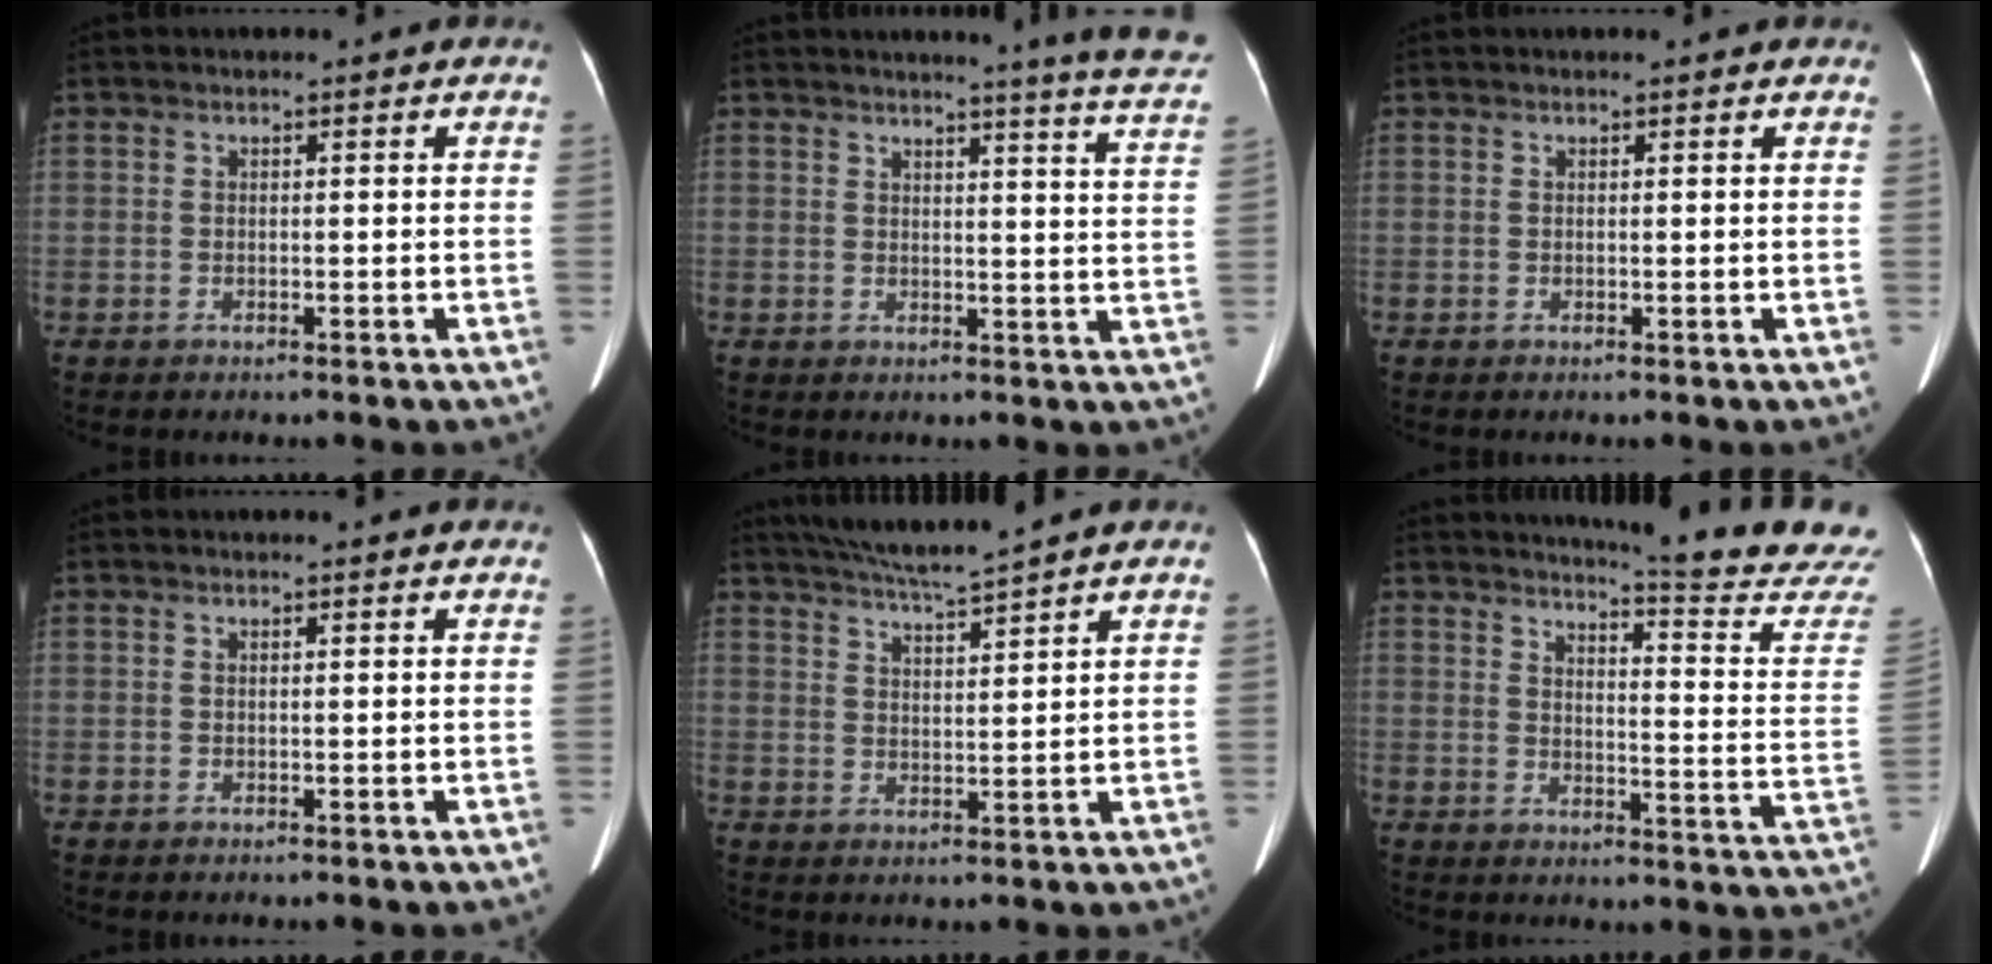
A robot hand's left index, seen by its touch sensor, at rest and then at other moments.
{"total": 12.3, "force": [11.1, -1.1, 5.0], "torque": [-0.053, -0.069, 0.101]}
{"total": 0.9, "force": [0.8, 0.2, 0.3], "torque": [-0.009, 0.004, 0.008]}
{"total": 0.8, "force": [0.8, 0.0, 0.2], "torque": [-0.009, 0.000, 0.007]}
{"total": 7.0, "force": [6.2, -1.3, 2.8], "torque": [-0.052, 0.002, 0.112]}
{"total": 17.2, "force": [16.4, -1.9, 4.9], "torque": [-0.073, -0.139, 0.182]}